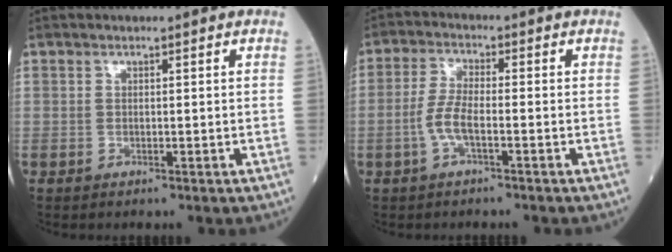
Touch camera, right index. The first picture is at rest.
{"total": 4.4, "force": [-1.7, 1.0, 4.0], "torque": [-0.094, 0.002, -0.036]}